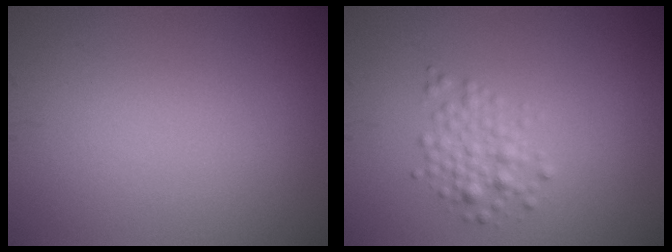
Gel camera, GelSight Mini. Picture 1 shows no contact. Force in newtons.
{"total": 2.1, "press": 2.1, "slide": 0.2}